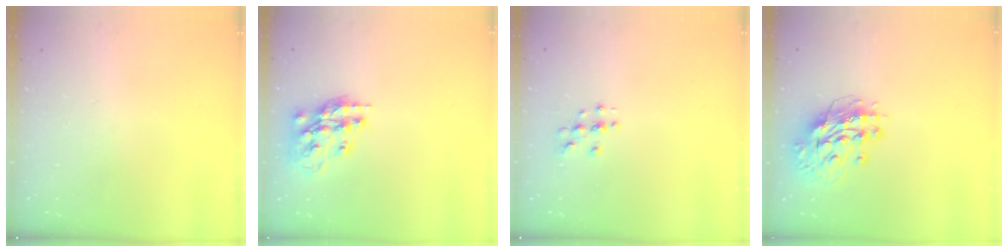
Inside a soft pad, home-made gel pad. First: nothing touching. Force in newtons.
{"total": 15.5, "press": 15.5, "slide": 1.1}
{"total": 3.4, "press": 3.4, "slide": 0.4}
{"total": 13.5, "press": 13.4, "slide": 1.5}